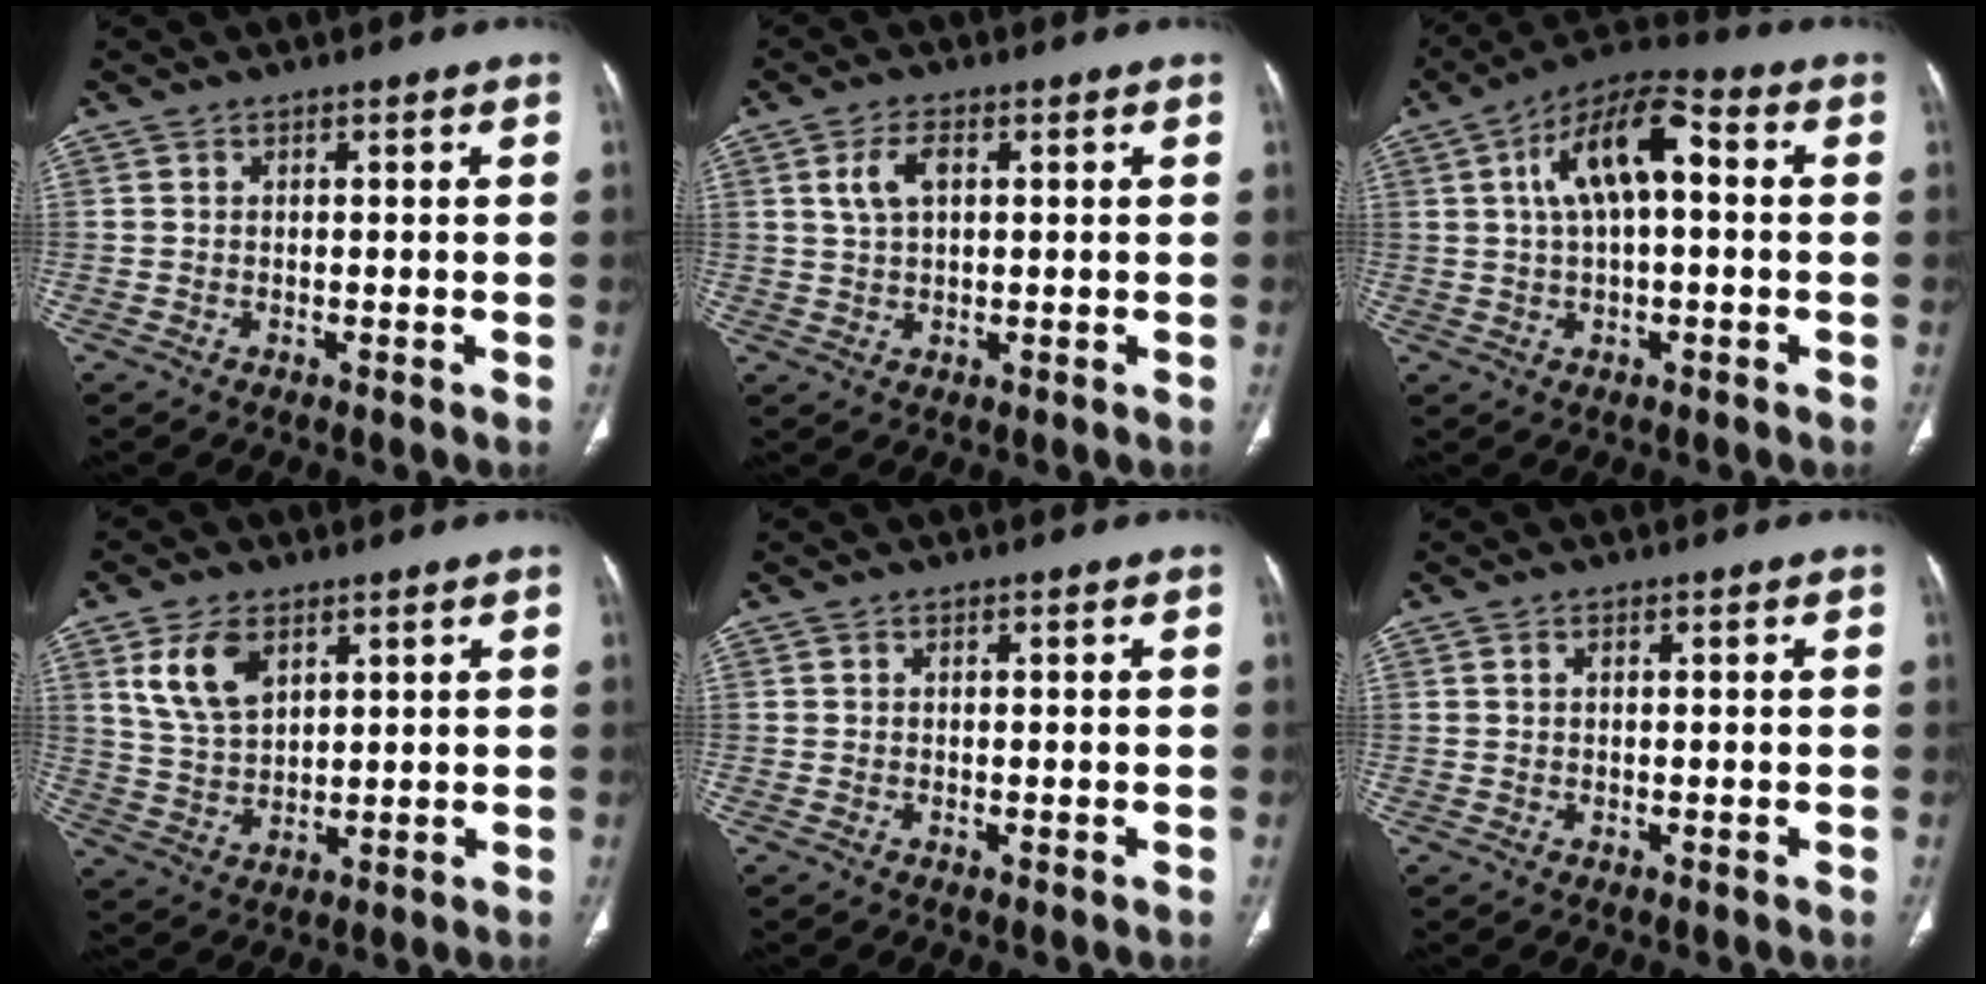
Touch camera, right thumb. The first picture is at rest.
{"total": 4.8, "force": [1.5, 2.6, 3.8], "torque": [-0.079, 0.005, 0.031]}
{"total": 12.4, "force": [2.3, 5.5, 10.8], "torque": [-0.191, 0.033, 0.030]}
{"total": 9.0, "force": [4.3, 5.3, 6.0], "torque": [-0.101, -0.015, 0.092]}
{"total": 0.0}
{"total": 0.6, "force": [0.2, 0.3, 0.4], "torque": [-0.011, 0.004, 0.003]}